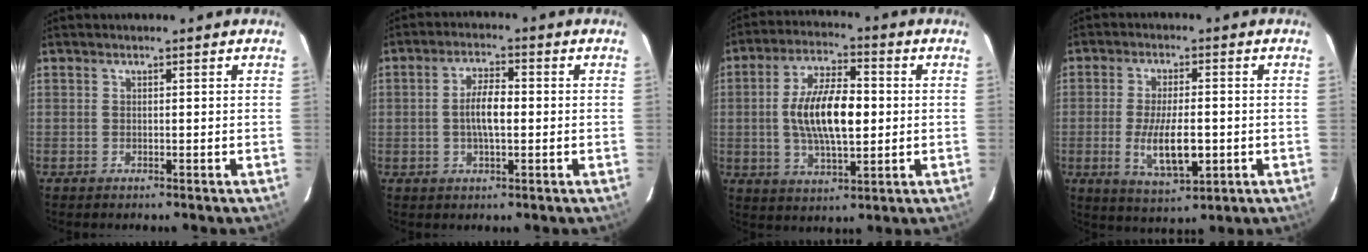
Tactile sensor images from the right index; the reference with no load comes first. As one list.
[{"total": 5.7, "force": [-0.3, 2.1, 5.3], "torque": [-0.098, 0.007, -0.005]}, {"total": 14.0, "force": [0.1, 5.7, 12.7], "torque": [-0.239, 0.007, 0.004]}, {"total": 10.0, "force": [-2.1, 3.4, 9.2], "torque": [-0.177, -0.015, -0.031]}]